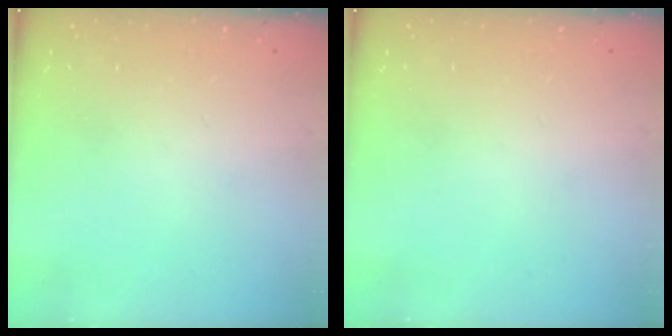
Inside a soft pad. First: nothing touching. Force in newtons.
{"total": 0.0}